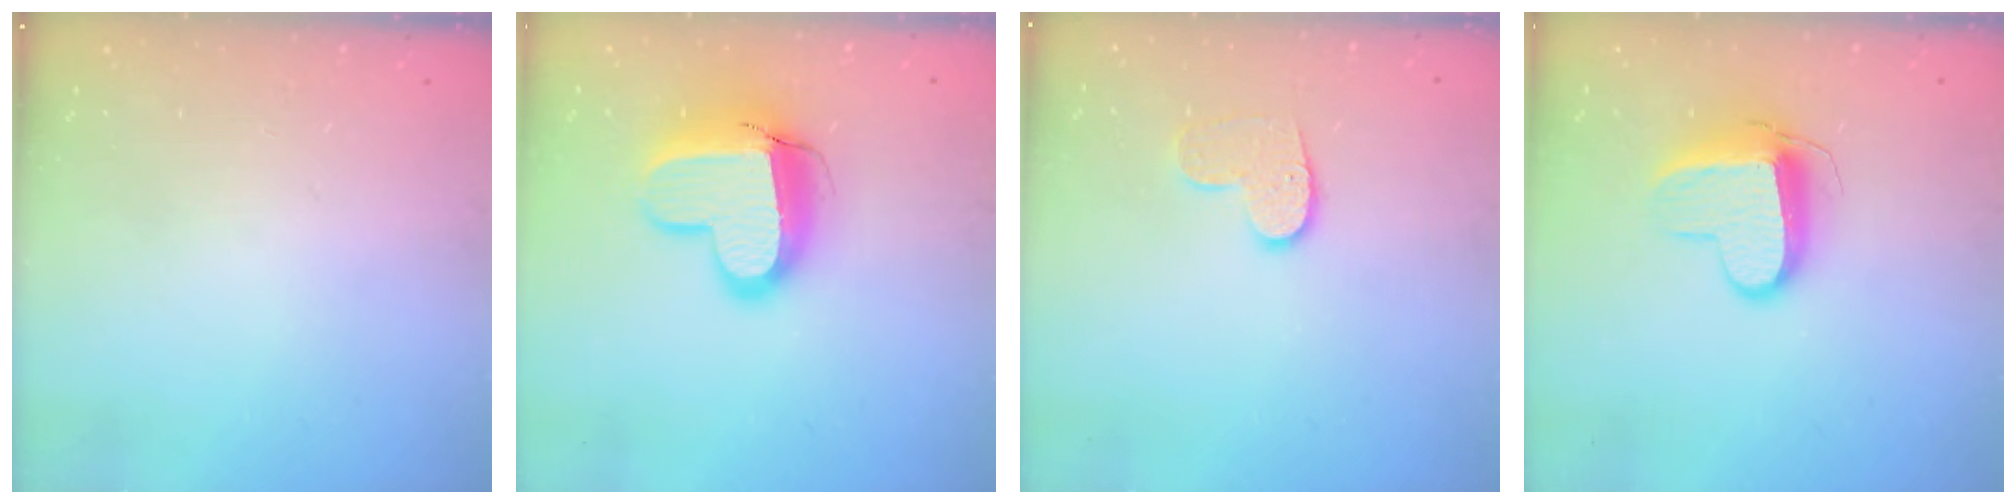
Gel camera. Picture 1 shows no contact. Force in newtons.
{"total": 14.4, "press": 14.4, "slide": 1.1}
{"total": 8.2, "press": 8.2, "slide": 0.2}
{"total": 11.1, "press": 11.1, "slide": 0.4}